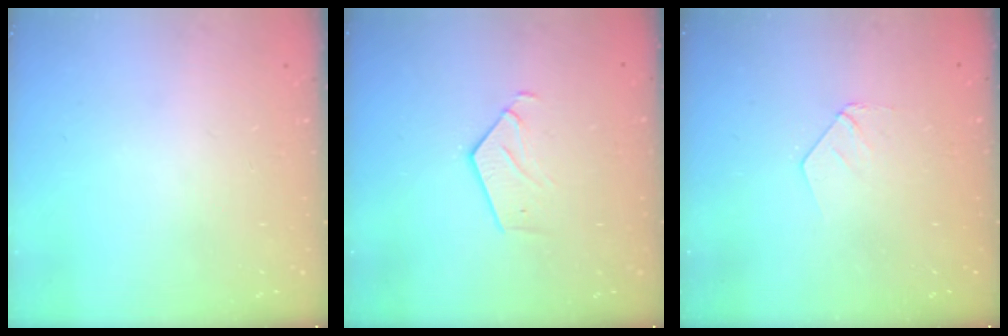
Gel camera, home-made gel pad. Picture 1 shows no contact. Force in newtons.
{"total": 4.0, "press": 4.0, "slide": 0.2}
{"total": 3.4, "press": 3.4, "slide": 0.2}